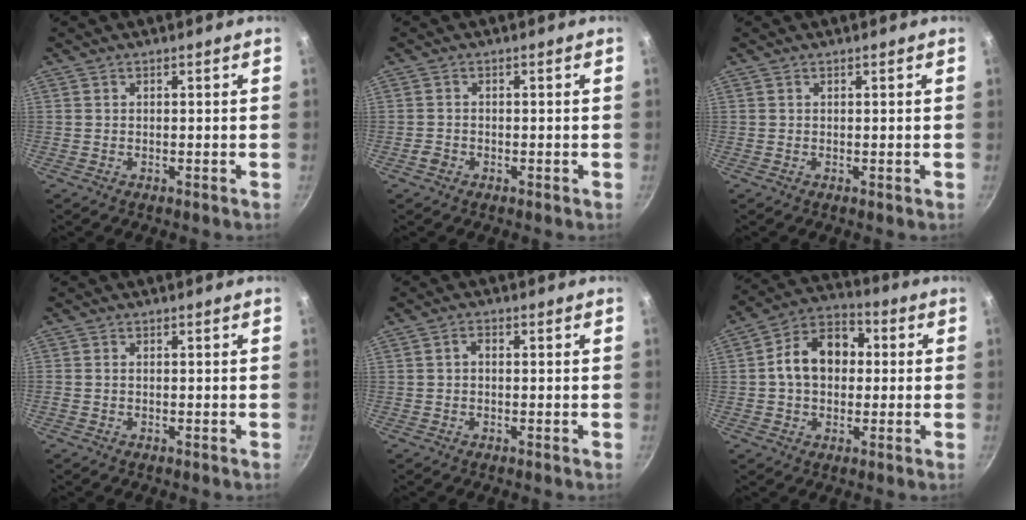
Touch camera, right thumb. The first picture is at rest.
{"total": 1.6, "force": [-0.9, 1.2, 0.6], "torque": [-0.010, 0.009, -0.016]}
{"total": 0.0}
{"total": 0.6, "force": [-0.1, 0.5, 0.4], "torque": [-0.007, 0.003, -0.003]}
{"total": 1.7, "force": [0.0, 1.2, 1.2], "torque": [-0.020, 0.008, -0.001]}
{"total": 12.8, "force": [1.0, 9.4, 8.6], "torque": [-0.108, 0.030, -0.004]}